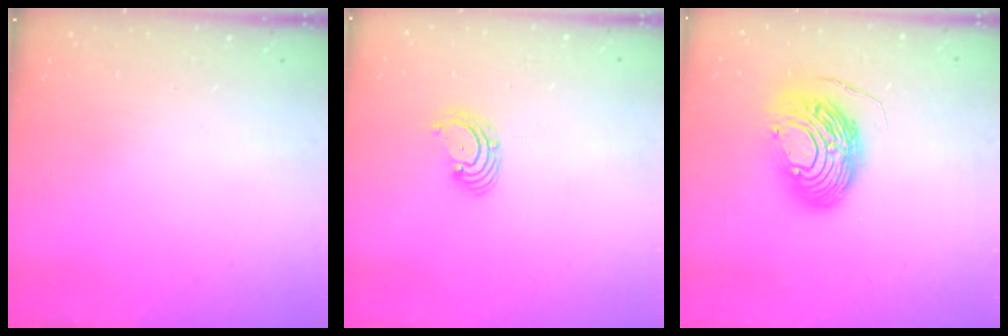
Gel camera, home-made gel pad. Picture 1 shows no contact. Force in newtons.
{"total": 2.9, "press": 2.9, "slide": 0.3}
{"total": 14.7, "press": 14.7, "slide": 1.3}